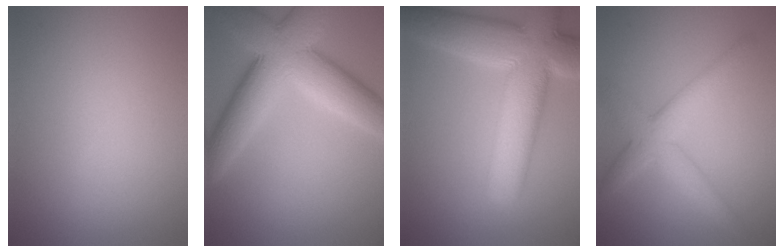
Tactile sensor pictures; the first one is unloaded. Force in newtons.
{"total": 10.0, "press": 10.0, "slide": 0.6}
{"total": 11.8, "press": 11.8, "slide": 0.9}
{"total": 4.6, "press": 4.6, "slide": 0.1}